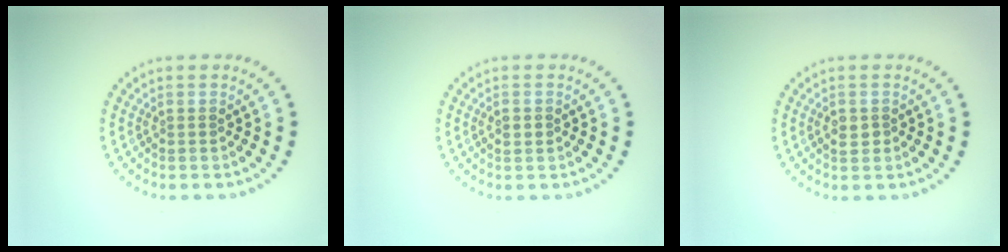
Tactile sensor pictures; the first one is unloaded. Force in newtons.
{"total": 0.8, "press": 0.8, "slide": 0.1}
{"total": 1.3, "press": 1.2, "slide": 0.3}